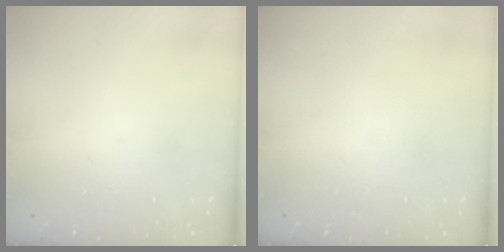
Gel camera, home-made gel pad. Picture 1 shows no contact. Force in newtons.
{"total": 0.0}